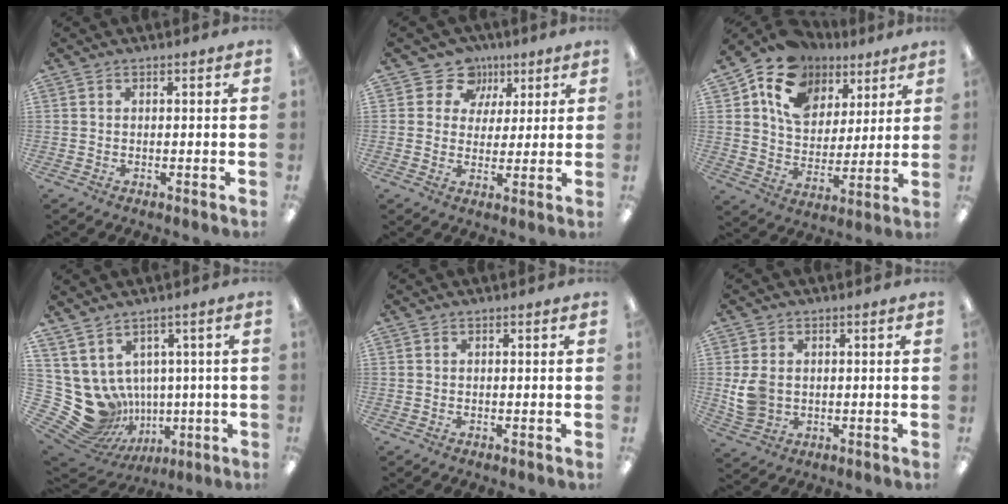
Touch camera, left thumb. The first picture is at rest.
{"total": 8.9, "force": [4.5, 7.5, 1.9], "torque": [-0.034, -0.024, 0.081]}
{"total": 14.8, "force": [8.4, 10.7, 5.8], "torque": [-0.108, -0.041, 0.158]}
{"total": 13.3, "force": [-1.8, 12.2, 5.0], "torque": [-0.148, -0.023, -0.008]}
{"total": 0.0}
{"total": 6.3, "force": [0.5, 5.2, 3.6], "torque": [-0.080, 0.004, 0.010]}